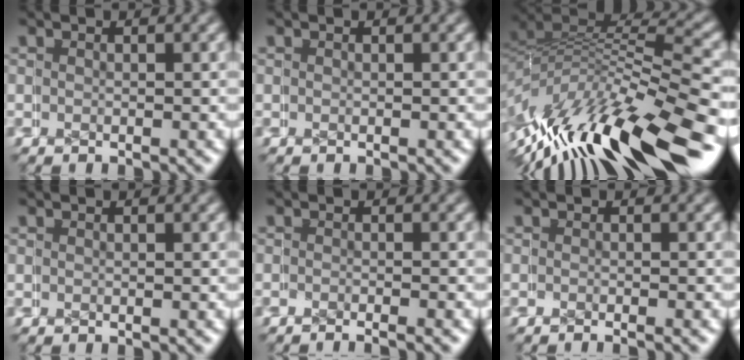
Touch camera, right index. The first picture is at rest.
{"total": 0.0}
{"total": 12.4, "force": [-4.0, 6.9, 9.5], "torque": [-0.162, -0.017, -0.054]}
{"total": 0.0}
{"total": 1.8, "force": [-1.7, 0.0, 0.6], "torque": [0.005, 0.001, -0.028]}
{"total": 1.1, "force": [-1.1, 0.0, 0.3], "torque": [0.006, 0.001, -0.018]}